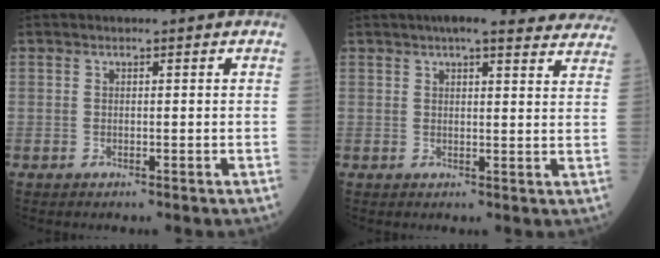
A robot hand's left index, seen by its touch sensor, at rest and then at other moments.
{"total": 16.6, "force": [14.9, 2.9, 6.7], "torque": [-0.066, 0.025, 0.166]}